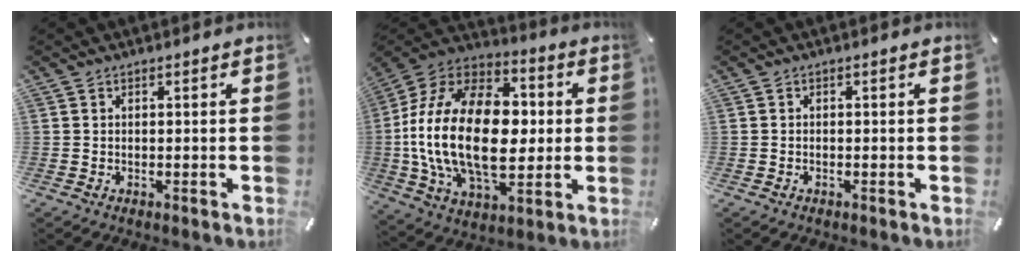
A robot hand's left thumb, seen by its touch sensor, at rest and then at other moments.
{"total": 28.2, "force": [-1.6, 17.9, 21.7], "torque": [-0.436, 0.016, -0.023]}
{"total": 0.5, "force": [-0.4, 0.3, 0.3], "torque": [-0.004, 0.000, -0.008]}